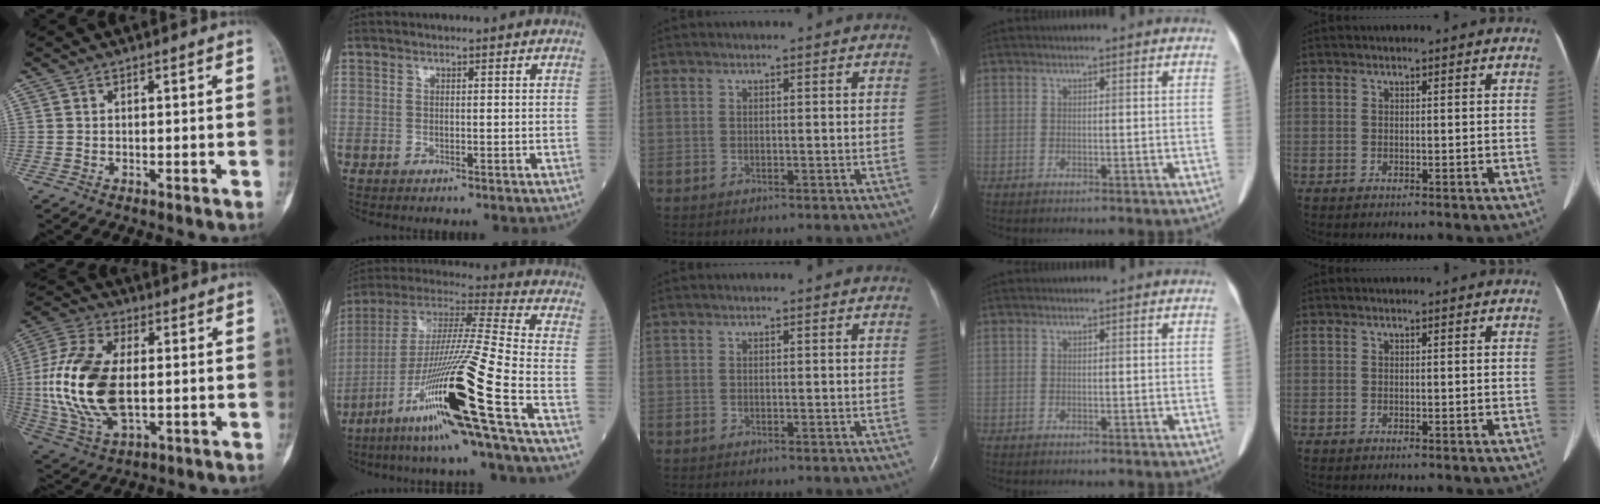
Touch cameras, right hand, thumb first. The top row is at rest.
{"thumb": {"total": 19.3, "force": [-0.3, 10.6, 16.1], "torque": [-0.348, -0.002, 0.002]}, "index": {"total": 23.0, "force": [-10.7, -1.7, 20.3], "torque": [-0.393, -0.039, -0.203]}}